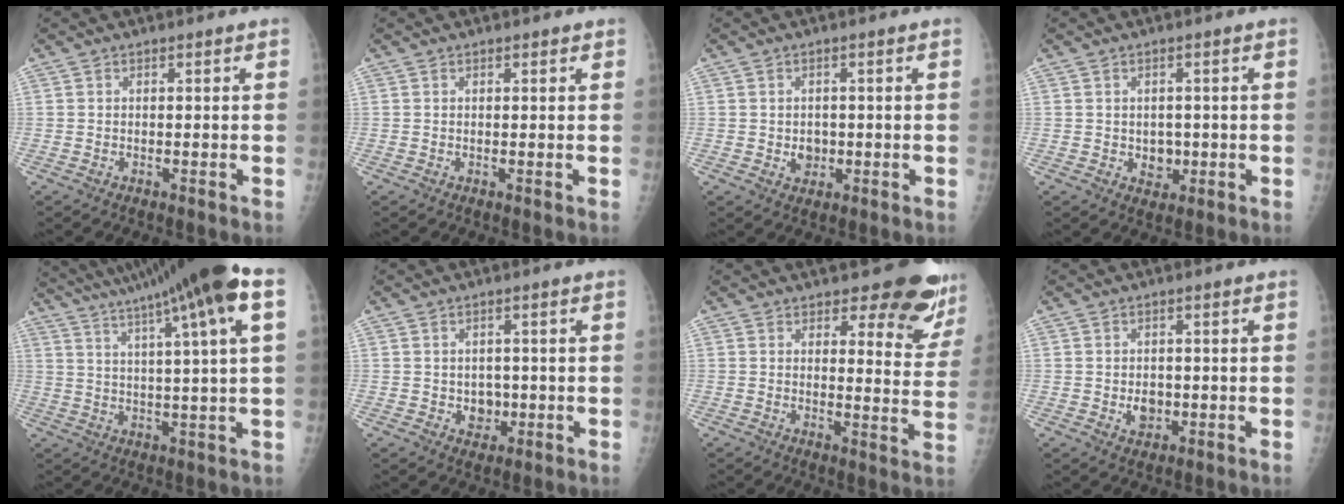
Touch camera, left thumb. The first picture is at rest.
{"total": 0.6, "force": [0.4, 0.3, 0.3], "torque": [-0.002, -0.002, 0.004]}
{"total": 2.9, "force": [-0.3, 2.5, 1.4], "torque": [-0.007, 0.002, 0.001]}
{"total": 3.3, "force": [-0.3, 2.8, 1.8], "torque": [-0.007, 0.001, 0.002]}
{"total": 21.8, "force": [14.1, 0.3, 16.6], "torque": [-0.270, -0.010, 0.203]}
{"total": 3.6, "force": [-0.4, 3.1, 1.9], "torque": [-0.006, 0.002, 0.000]}
{"total": 12.5, "force": [10.2, 4.5, 5.7], "torque": [-0.022, -0.077, 0.106]}
{"total": 3.4, "force": [-0.4, 2.7, 2.0], "torque": [-0.016, 0.001, 0.000]}